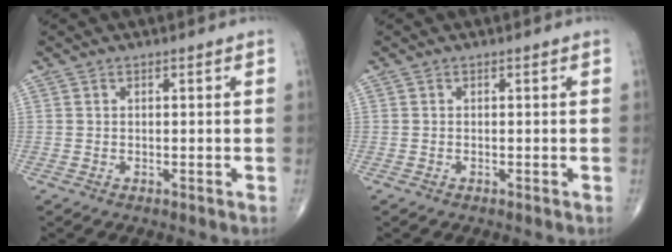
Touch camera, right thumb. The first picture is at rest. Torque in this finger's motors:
{"motor_torque": [-0.28, -0.28, -0.01, -0.04, -0.07]}